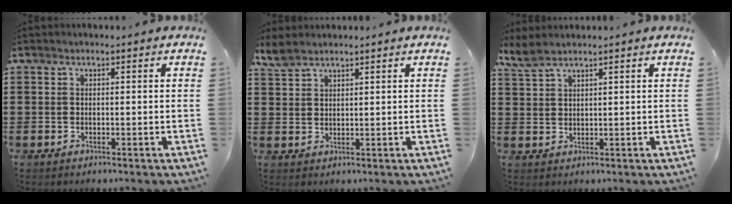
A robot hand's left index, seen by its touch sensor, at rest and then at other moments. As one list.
[{"total": 2.9, "force": [2.5, 0.9, 1.2], "torque": [-0.029, 0.002, 0.049]}, {"total": 2.9, "force": [2.4, 0.5, 1.5], "torque": [-0.037, 0.001, 0.044]}]